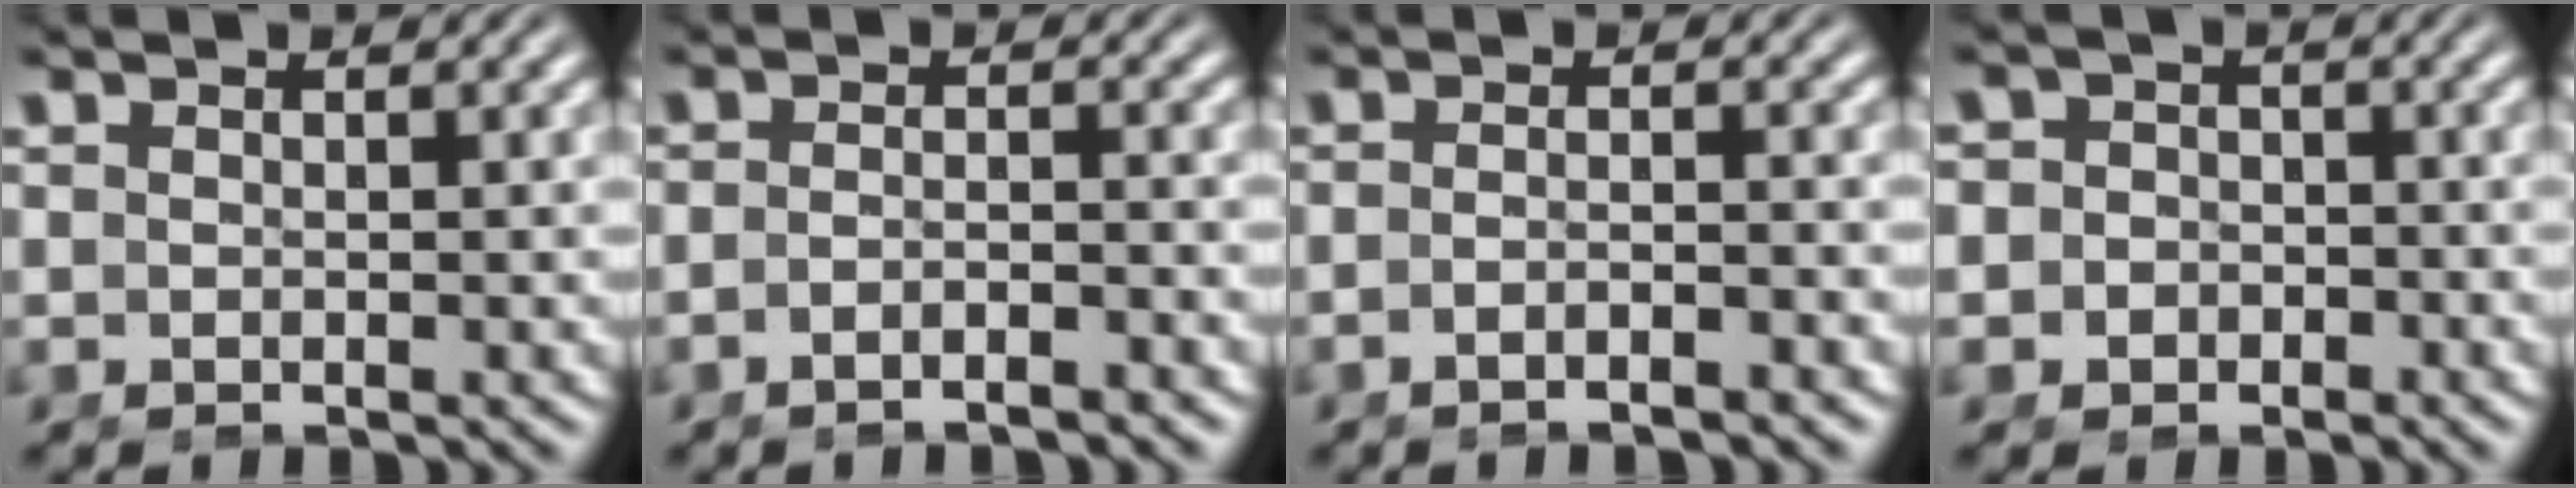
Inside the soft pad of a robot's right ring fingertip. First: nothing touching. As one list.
[{"total": 2.6, "force": [-2.3, 0.0, 1.2], "torque": [-0.018, 0.000, -0.042]}, {"total": 2.5, "force": [-2.1, -0.2, 1.3], "torque": [-0.018, 0.002, -0.040]}, {"total": 4.9, "force": [-1.9, 4.4, 0.8], "torque": [-0.029, -0.018, -0.036]}]